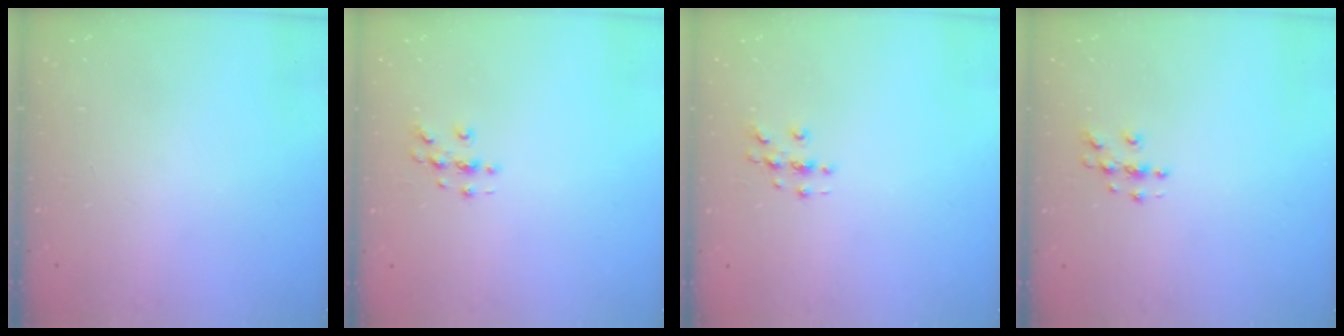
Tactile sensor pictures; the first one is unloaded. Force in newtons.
{"total": 3.0, "press": 3.0, "slide": 0.3}
{"total": 2.7, "press": 2.7, "slide": 0.3}
{"total": 3.7, "press": 3.7, "slide": 0.2}